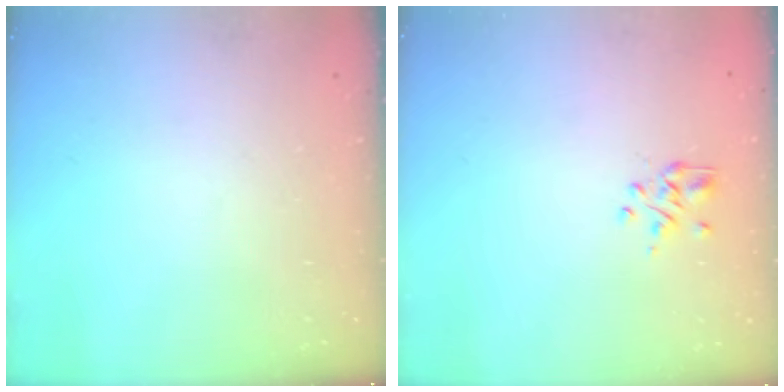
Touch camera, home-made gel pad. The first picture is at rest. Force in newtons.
{"total": 1.9, "press": 1.7, "slide": 0.9}